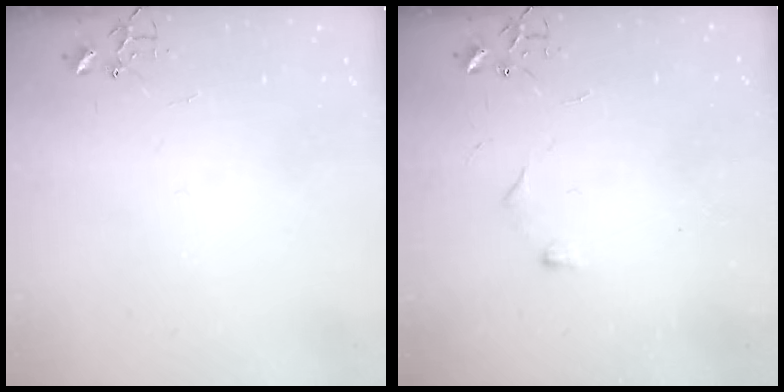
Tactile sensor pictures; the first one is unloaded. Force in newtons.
{"total": 4.3, "press": 4.3, "slide": 0.6}